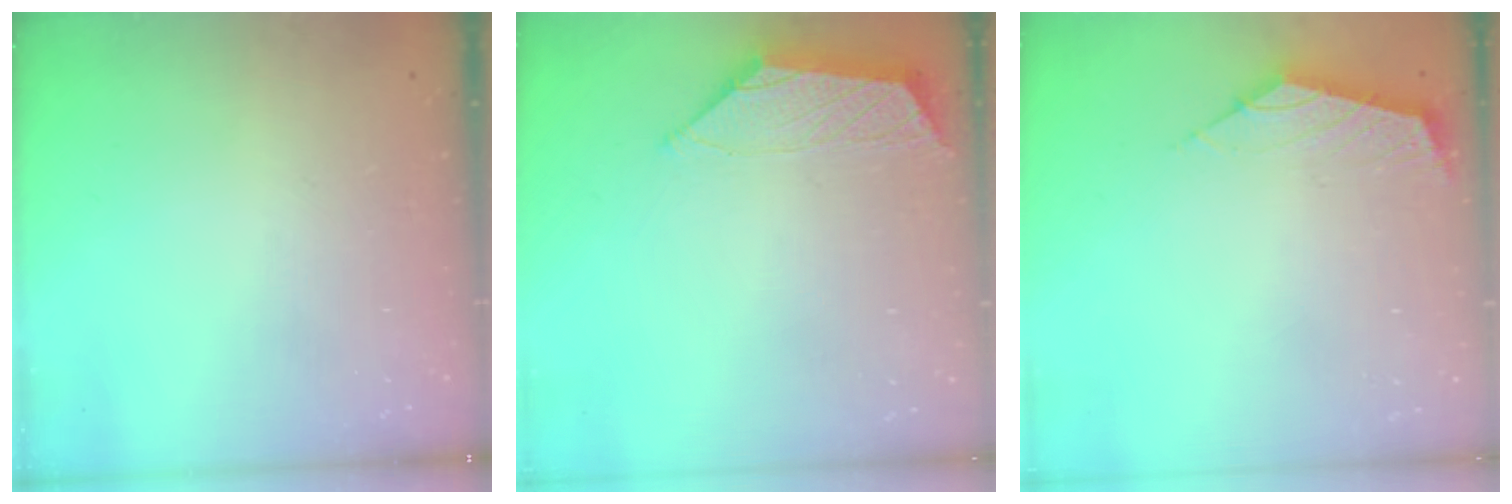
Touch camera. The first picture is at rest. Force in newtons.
{"total": 1.1, "press": 1.1, "slide": 0.2}
{"total": 2.5, "press": 2.5, "slide": 0.6}